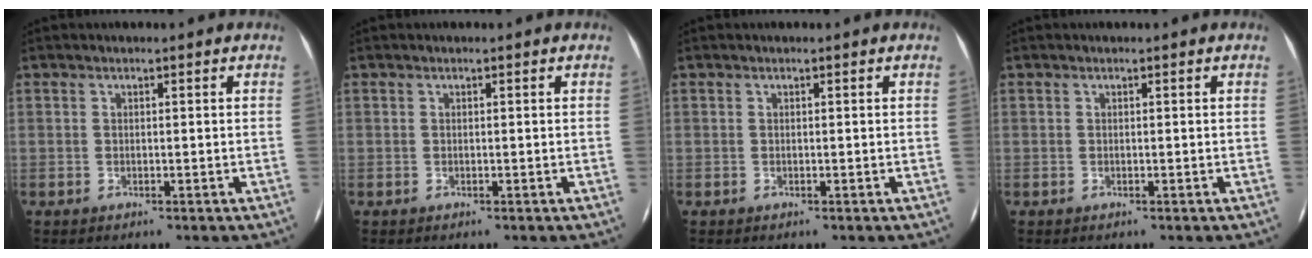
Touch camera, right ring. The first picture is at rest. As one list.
[{"total": 0.0}, {"total": 0.0}, {"total": 0.0}]